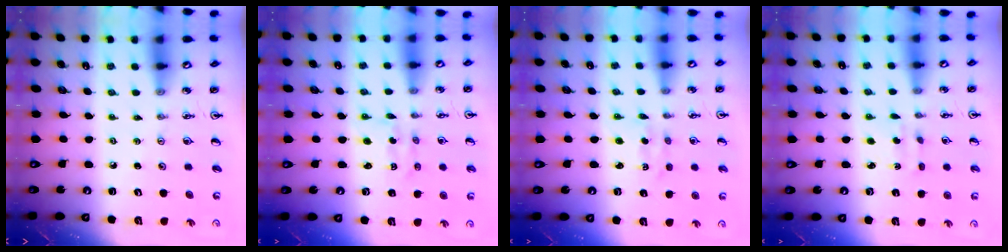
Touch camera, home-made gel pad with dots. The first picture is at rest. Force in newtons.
{"total": 1.9, "press": 1.9, "slide": 0.4}
{"total": 2.2, "press": 2.2, "slide": 0.4}
{"total": 2.5, "press": 2.4, "slide": 0.6}